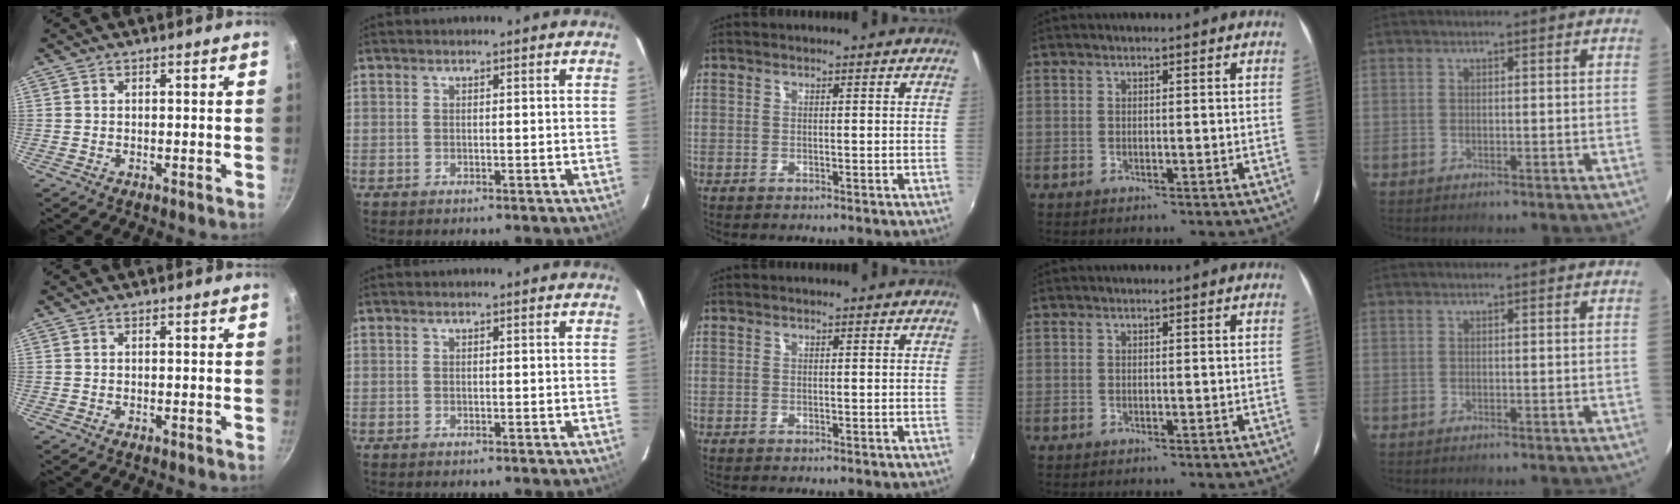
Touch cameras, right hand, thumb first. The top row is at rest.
{}